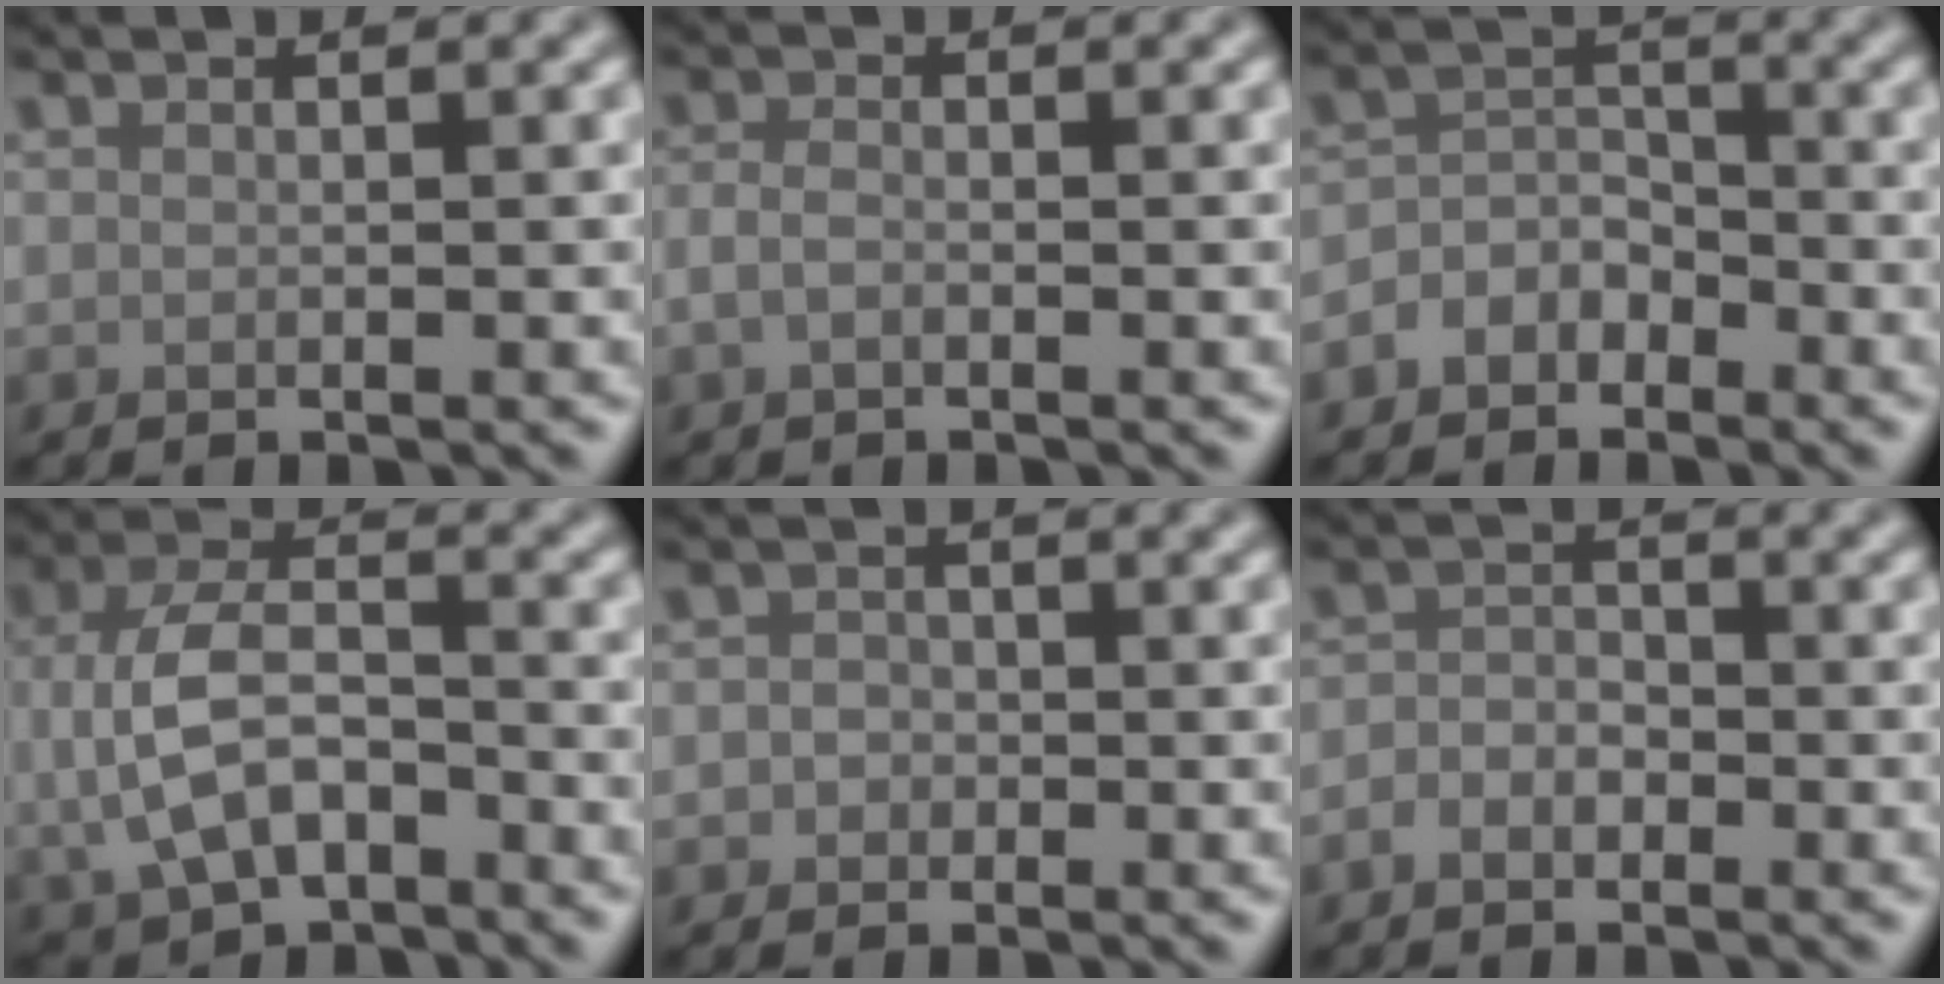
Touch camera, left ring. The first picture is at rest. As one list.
[{"total": 1.4, "force": [-0.6, 0.8, 1.0], "torque": [-0.023, 0.000, -0.015]}, {"total": 2.8, "force": [-1.9, 2.0, 0.8], "torque": [0.011, 0.014, -0.047]}, {"total": 7.1, "force": [-1.3, 4.5, 5.4], "torque": [-0.119, -0.002, -0.027]}, {"total": 1.3, "force": [-0.3, 1.2, 0.4], "torque": [0.006, -0.002, -0.009]}, {"total": 1.8, "force": [-1.0, 1.3, 0.9], "torque": [-0.016, 0.003, -0.023]}]